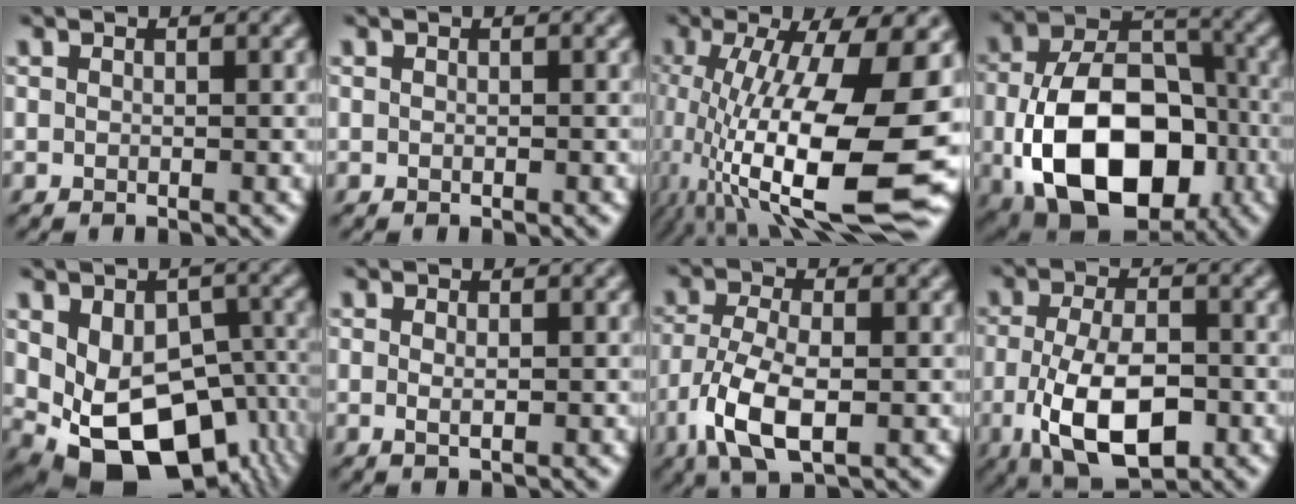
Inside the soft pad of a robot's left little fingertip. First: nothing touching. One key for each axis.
{"total": 0.0}
{"total": 15.5, "fx": -3.1, "fy": 4.4, "fz": 14.5, "tx": -0.243, "ty": -0.008, "tz": -0.050}
{"total": 14.5, "fx": -3.8, "fy": 9.5, "fz": 10.2, "tx": -0.185, "ty": -0.039, "tz": -0.061}
{"total": 14.1, "fx": -4.8, "fy": 9.1, "fz": 9.5, "tx": -0.139, "ty": -0.029, "tz": -0.044}
{"total": 0.9, "fx": -0.1, "fy": 0.3, "fz": 0.8, "tx": -0.018, "ty": -0.002, "tz": -0.001}
{"total": 6.2, "fx": -2.4, "fy": 2.7, "fz": 5.1, "tx": -0.116, "ty": -0.006, "tz": -0.046}
{"total": 8.3, "fx": -2.8, "fy": 3.9, "fz": 6.7, "tx": -0.143, "ty": -0.011, "tz": -0.050}